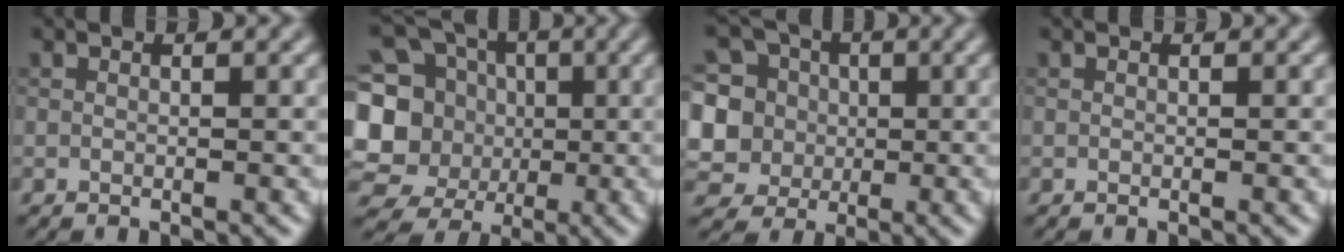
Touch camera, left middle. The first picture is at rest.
{"total": 12.3, "force": [0.3, 11.0, 5.4], "torque": [-0.160, 0.033, -0.012]}
{"total": 10.9, "force": [1.4, 10.0, 4.1], "torque": [-0.120, 0.031, 0.014]}
{"total": 0.0}